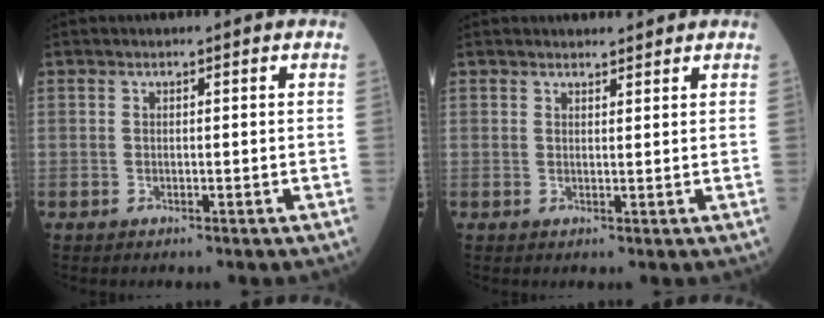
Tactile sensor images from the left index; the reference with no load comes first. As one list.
[{"total": 2.2, "force": [2.1, 0.4, 0.3], "torque": [-0.008, 0.004, 0.030]}]